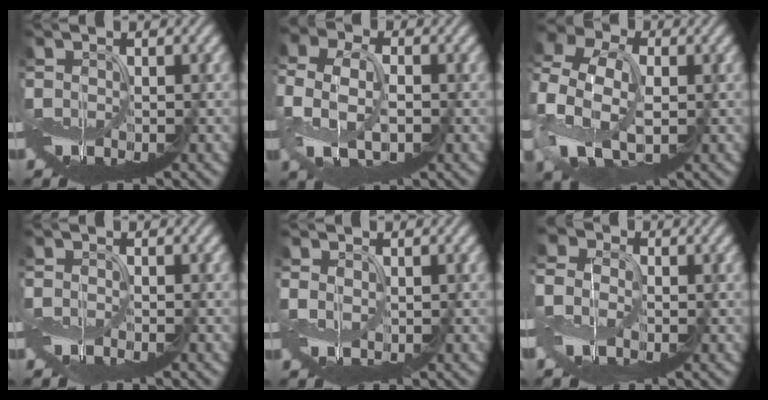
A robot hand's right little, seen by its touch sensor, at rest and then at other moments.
{"total": 6.6, "force": [-1.1, 4.5, 4.6], "torque": [-0.124, -0.001, -0.026]}
{"total": 9.5, "force": [-0.7, 6.9, 6.5], "torque": [-0.173, -0.003, -0.022]}
{"total": 0.8, "force": [-0.7, -0.2, 0.3], "torque": [-0.009, 0.000, -0.017]}
{"total": 0.8, "force": [0.4, 0.6, 0.3], "torque": [-0.013, 0.003, 0.012]}
{"total": 4.7, "force": [-0.6, 3.7, 2.9], "torque": [-0.087, 0.005, -0.012]}